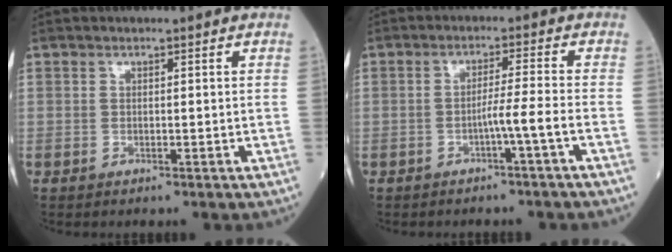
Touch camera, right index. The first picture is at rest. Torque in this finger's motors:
{"motor_torque": [0.53, -0.23, 0.23, 0.07]}